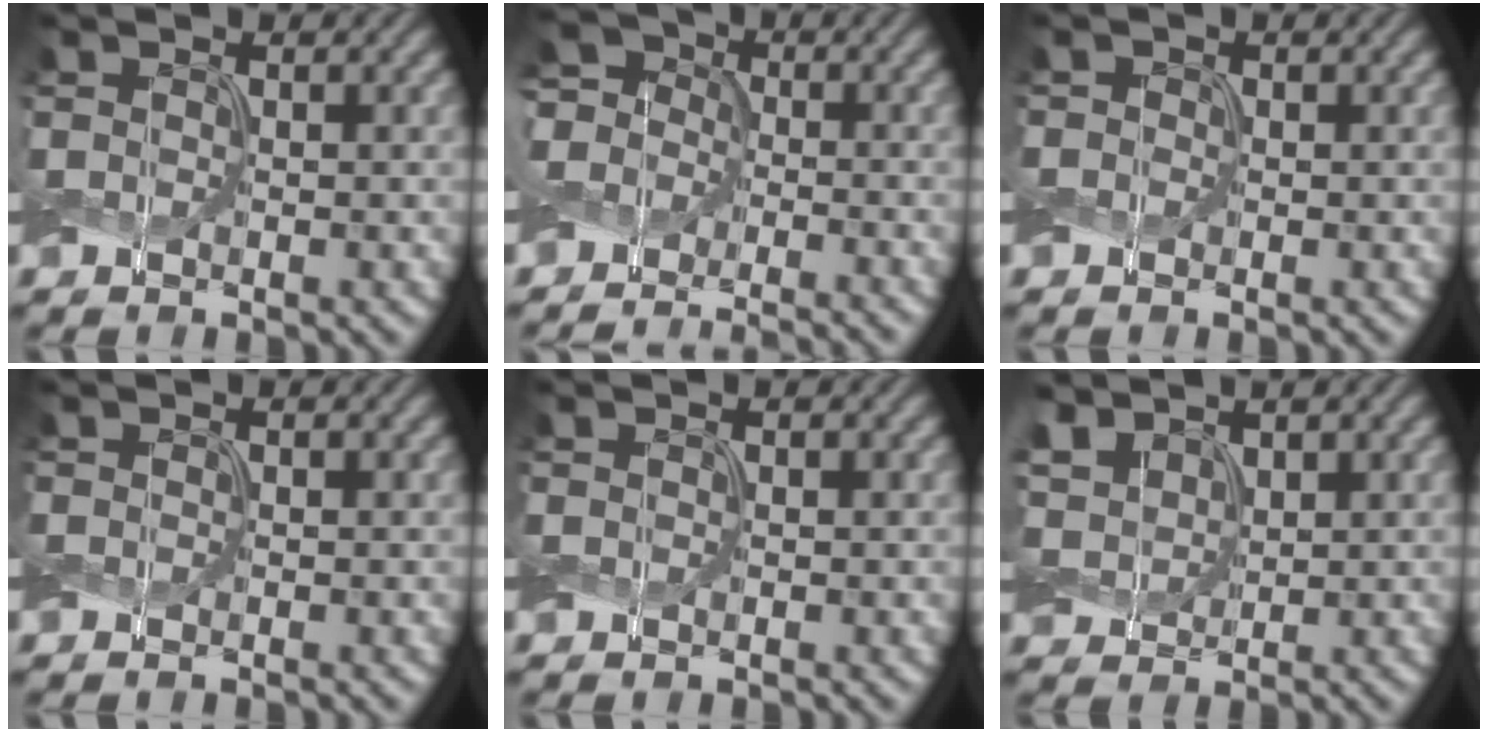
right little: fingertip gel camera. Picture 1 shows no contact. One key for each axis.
{"total": 7.6, "fx": -4.9, "fy": 4.8, "fz": 3.1, "tx": -0.044, "ty": 0.002, "tz": -0.093}
{"total": 0.6, "fx": 0.0, "fy": 0.6, "fz": 0.1, "tx": 0.001, "ty": 0.002, "tz": -0.002}
{"total": 0.0}
{"total": 0.0}
{"total": 3.8, "fx": 2.3, "fy": 2.4, "fz": 2.0, "tx": -0.057, "ty": 0.013, "tz": 0.037}